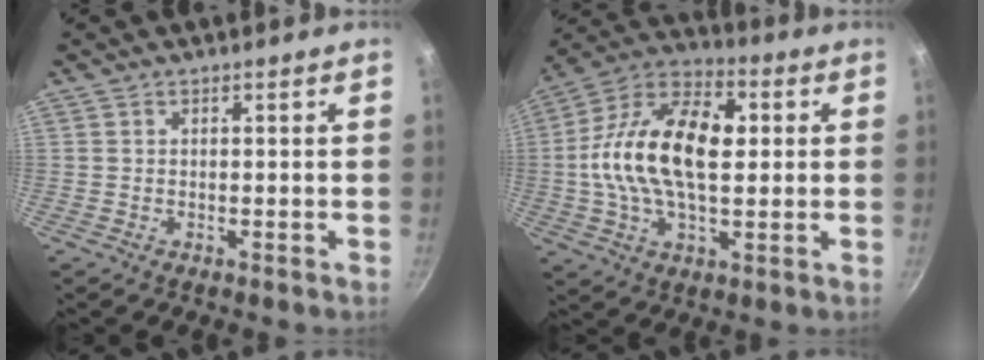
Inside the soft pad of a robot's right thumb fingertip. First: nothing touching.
{"total": 20.3, "force": [1.6, 11.4, 16.7], "torque": [-0.288, 0.028, 0.007]}